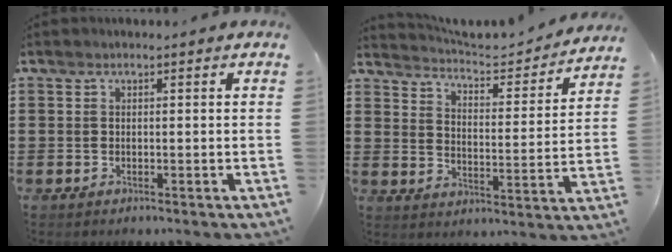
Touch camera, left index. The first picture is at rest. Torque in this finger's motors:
{"motor_torque": [1.26, -0.88, -0.29, -0.04]}